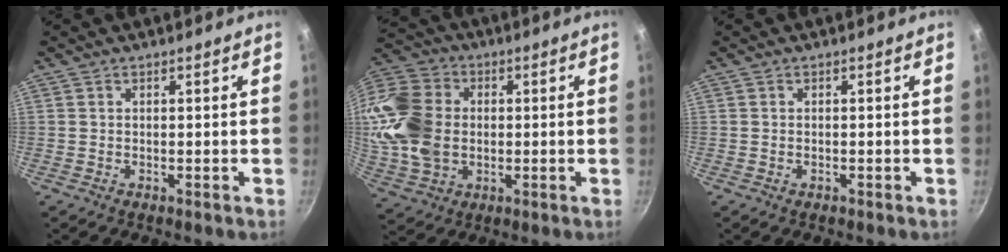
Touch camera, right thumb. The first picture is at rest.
{"total": 18.9, "force": [0.3, 14.6, 11.9], "torque": [-0.231, 0.015, 0.005]}
{"total": 0.0}